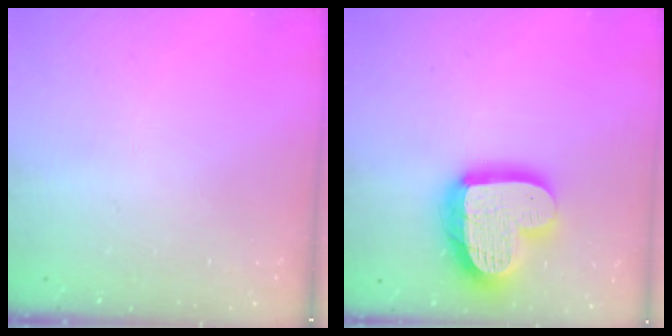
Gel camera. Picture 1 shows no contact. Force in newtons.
{"total": 19.1, "press": 19.0, "slide": 2.0}